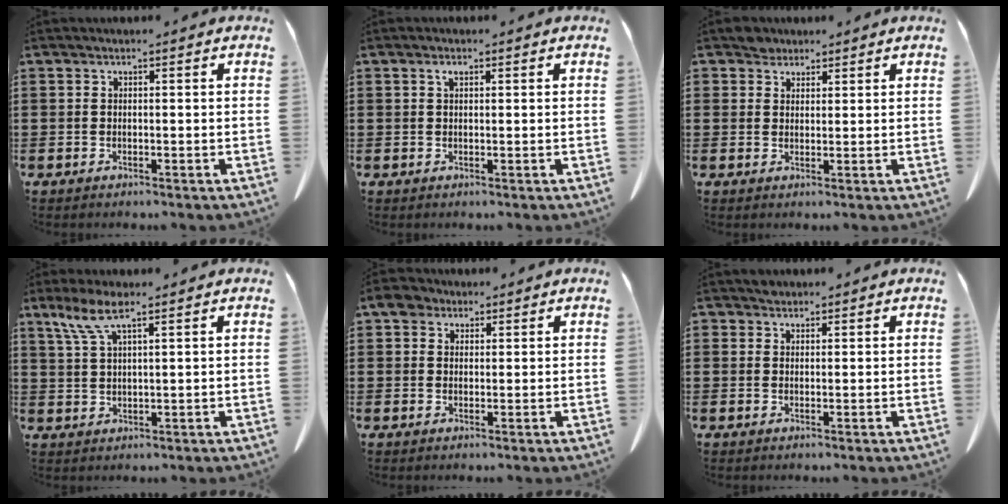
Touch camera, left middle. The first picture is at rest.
{"total": 1.3, "force": [0.5, 0.6, 1.1], "torque": [-0.024, 0.006, 0.008]}
{"total": 2.5, "force": [2.2, 1.1, 0.1], "torque": [-0.008, 0.004, 0.045]}
{"total": 5.9, "force": [3.6, 1.0, 4.5], "torque": [-0.097, 0.000, 0.064]}
{"total": 3.3, "force": [2.2, 2.2, 1.2], "torque": [-0.028, 0.010, 0.038]}
{"total": 1.4, "force": [1.1, 0.8, 0.0], "torque": [-0.005, 0.003, 0.023]}